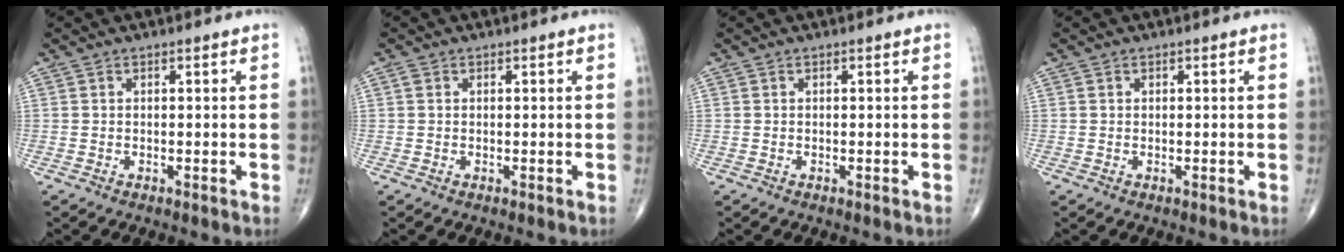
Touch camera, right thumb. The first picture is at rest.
{"total": 0.7, "force": [0.2, 0.6, 0.4], "torque": [-0.007, 0.003, 0.004]}
{"total": 0.0}
{"total": 0.0}